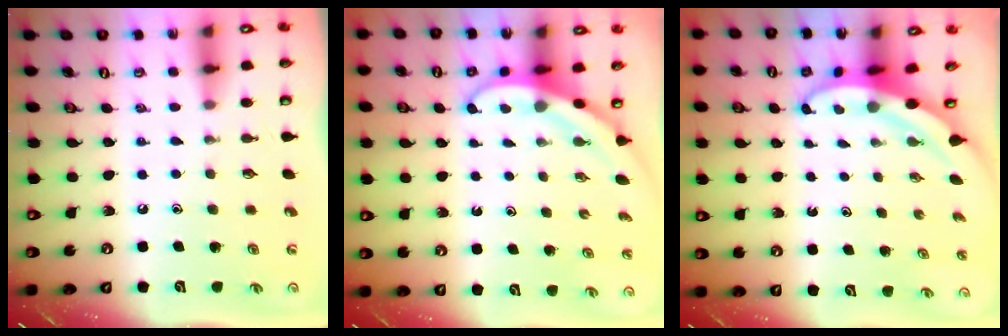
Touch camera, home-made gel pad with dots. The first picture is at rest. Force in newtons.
{"total": 3.6, "press": 3.6, "slide": 0.1}
{"total": 3.9, "press": 3.8, "slide": 0.5}